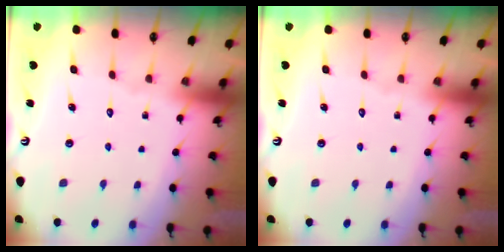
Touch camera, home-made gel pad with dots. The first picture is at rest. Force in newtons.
{"total": 0.0}